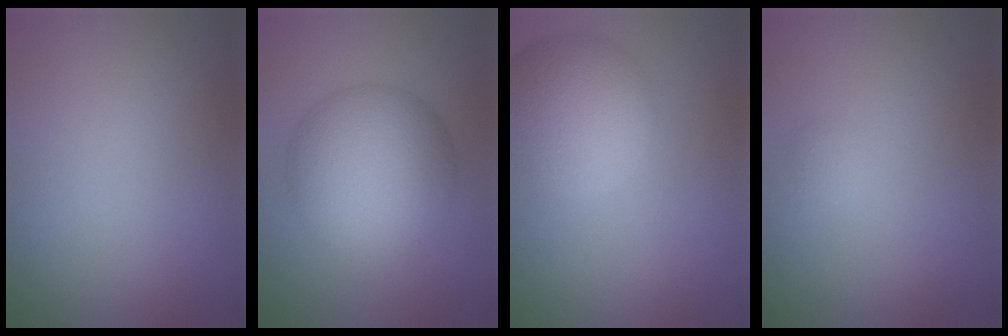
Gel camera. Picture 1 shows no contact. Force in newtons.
{"total": 10.3, "press": 10.3, "slide": 0.1}
{"total": 7.3, "press": 7.3, "slide": 0.3}
{"total": 0.8, "press": 0.8, "slide": 0.0}